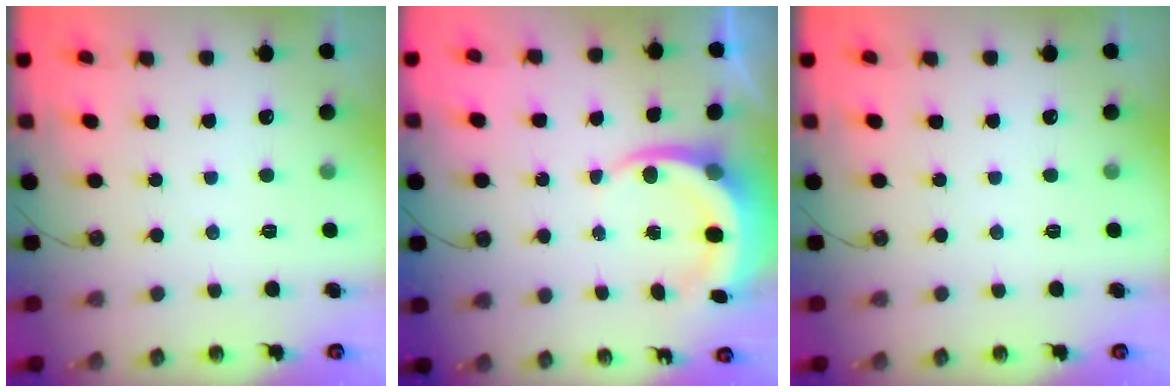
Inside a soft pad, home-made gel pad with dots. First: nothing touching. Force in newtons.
{"total": 7.0, "press": 6.8, "slide": 1.8}
{"total": 0.0}